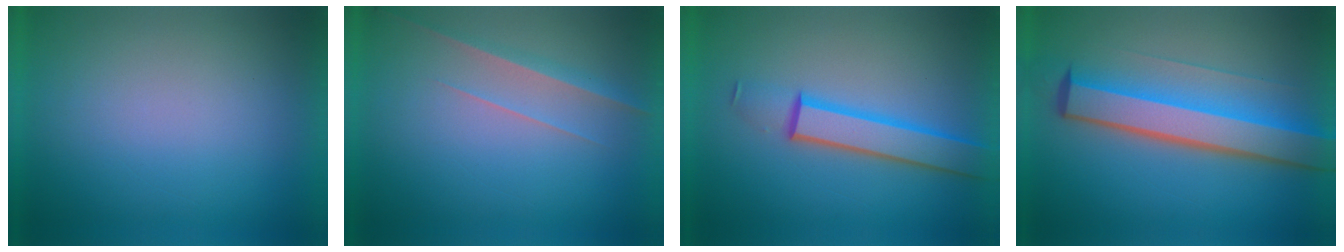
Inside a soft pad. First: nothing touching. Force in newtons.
{"total": 2.9}
{"total": 4.6}
{"total": 8.0}